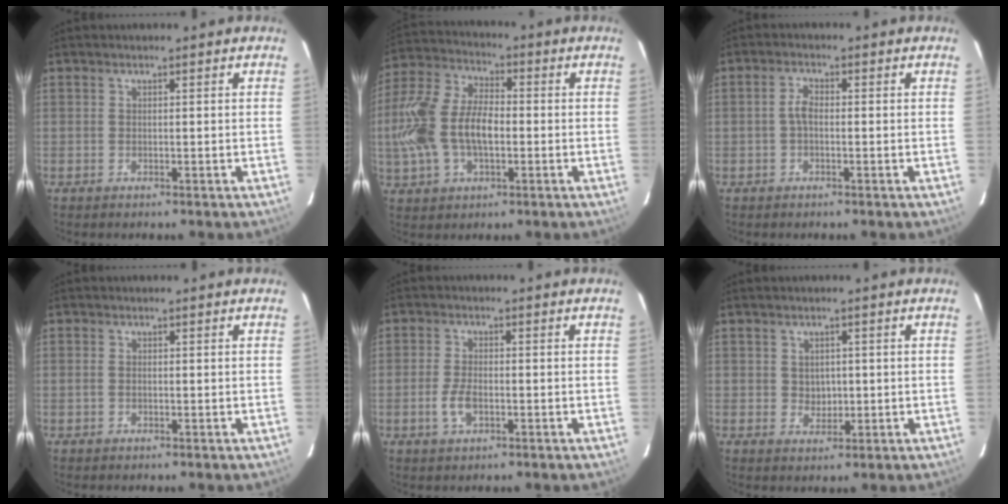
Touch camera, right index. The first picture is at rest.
{"total": 16.0, "force": [-2.0, 9.2, 13.0], "torque": [-0.283, 0.012, -0.035]}
{"total": 1.9, "force": [-0.5, 1.0, 1.5], "torque": [-0.033, 0.007, -0.011]}
{"total": 0.7, "force": [-0.2, 0.5, 0.4], "torque": [-0.006, 0.001, -0.004]}
{"total": 4.0, "force": [-1.4, 1.9, 3.3], "torque": [-0.074, 0.000, -0.026]}
{"total": 2.7, "force": [0.2, 2.5, 1.1], "torque": [-0.016, 0.005, 0.007]}